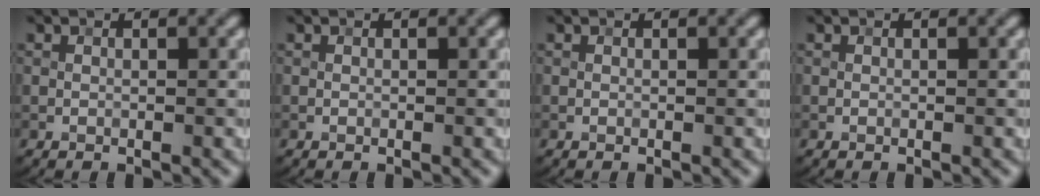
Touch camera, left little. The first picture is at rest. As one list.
[{"total": 0.0}, {"total": 0.0}, {"total": 0.0}]